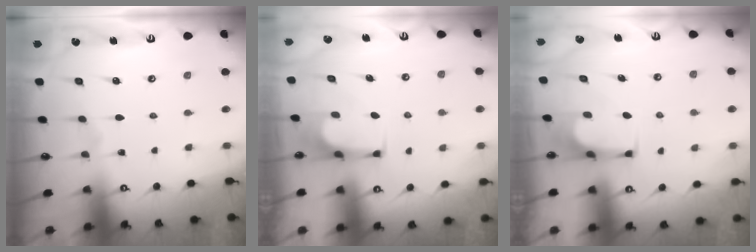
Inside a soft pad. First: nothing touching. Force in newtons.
{"total": 2.2, "press": 2.2, "slide": 0.3}
{"total": 2.2, "press": 2.2, "slide": 0.3}